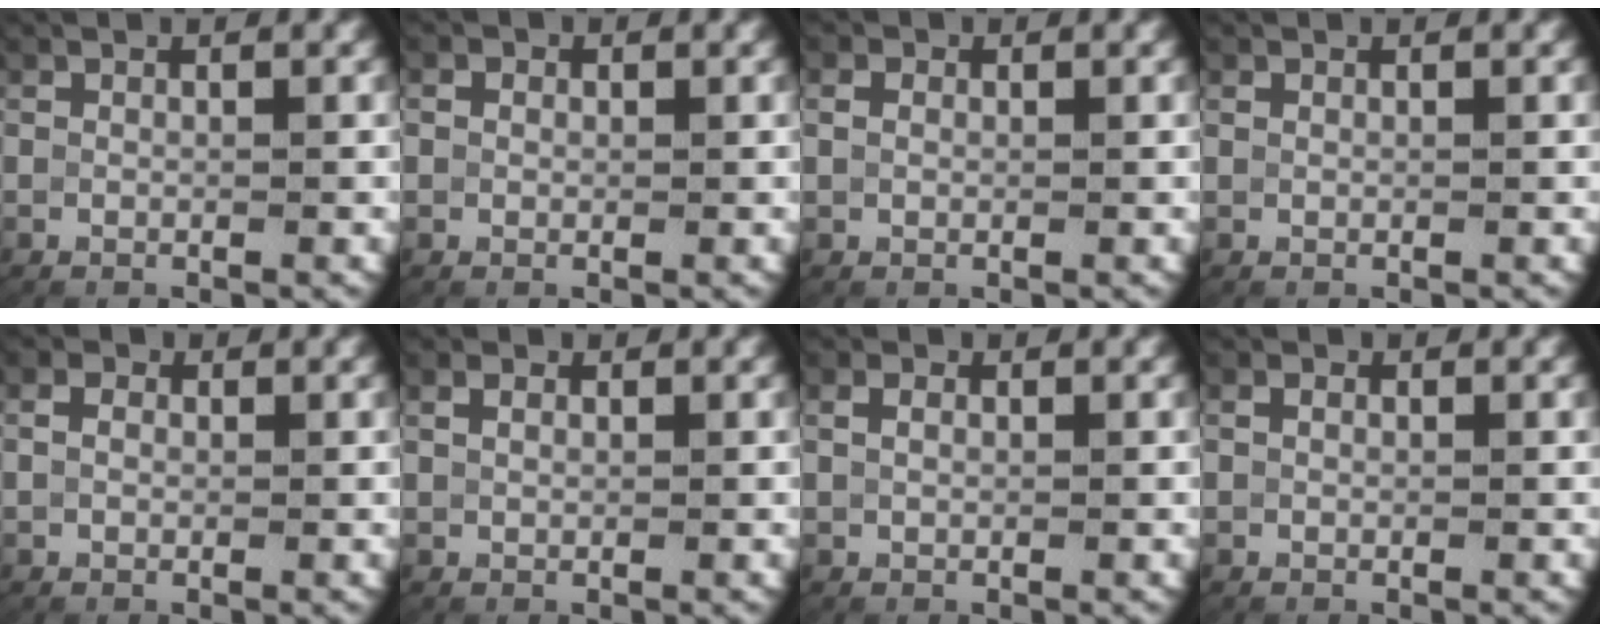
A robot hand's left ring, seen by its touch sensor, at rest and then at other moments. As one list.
[{"total": 1.0, "force": [0.3, 0.8, 0.4], "torque": [-0.009, -0.006, 0.009]}, {"total": 1.1, "force": [0.3, 0.8, 0.6], "torque": [-0.012, -0.004, 0.012]}, {"total": 0.0}, {"total": 1.4, "force": [0.4, 1.1, 0.8], "torque": [-0.015, -0.001, 0.008]}, {"total": 0.9, "force": [0.6, 0.5, 0.6], "torque": [-0.012, -0.002, 0.017]}, {"total": 1.1, "force": [0.4, 0.7, 0.8], "torque": [-0.015, -0.001, 0.013]}, {"total": 0.8, "force": [0.3, 0.5, 0.5], "torque": [-0.012, -0.004, 0.010]}]